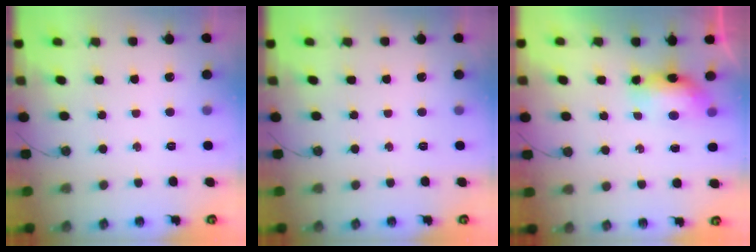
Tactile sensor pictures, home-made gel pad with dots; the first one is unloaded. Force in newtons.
{"total": 0.0}
{"total": 7.2, "press": 7.2, "slide": 0.7}